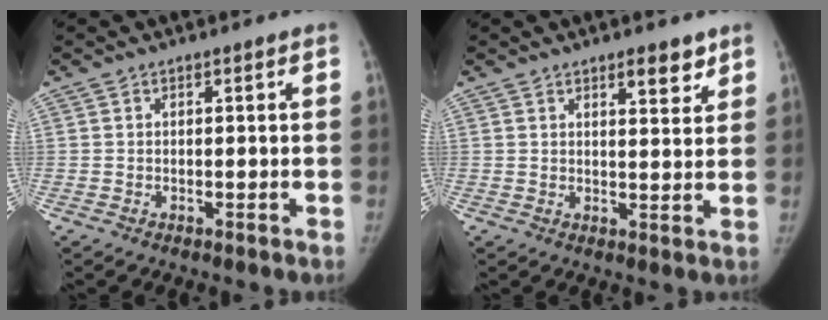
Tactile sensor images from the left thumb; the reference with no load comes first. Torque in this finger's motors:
{"motor_torque": [-0.16, -0.19, 0.55, 0.18, 0.01]}